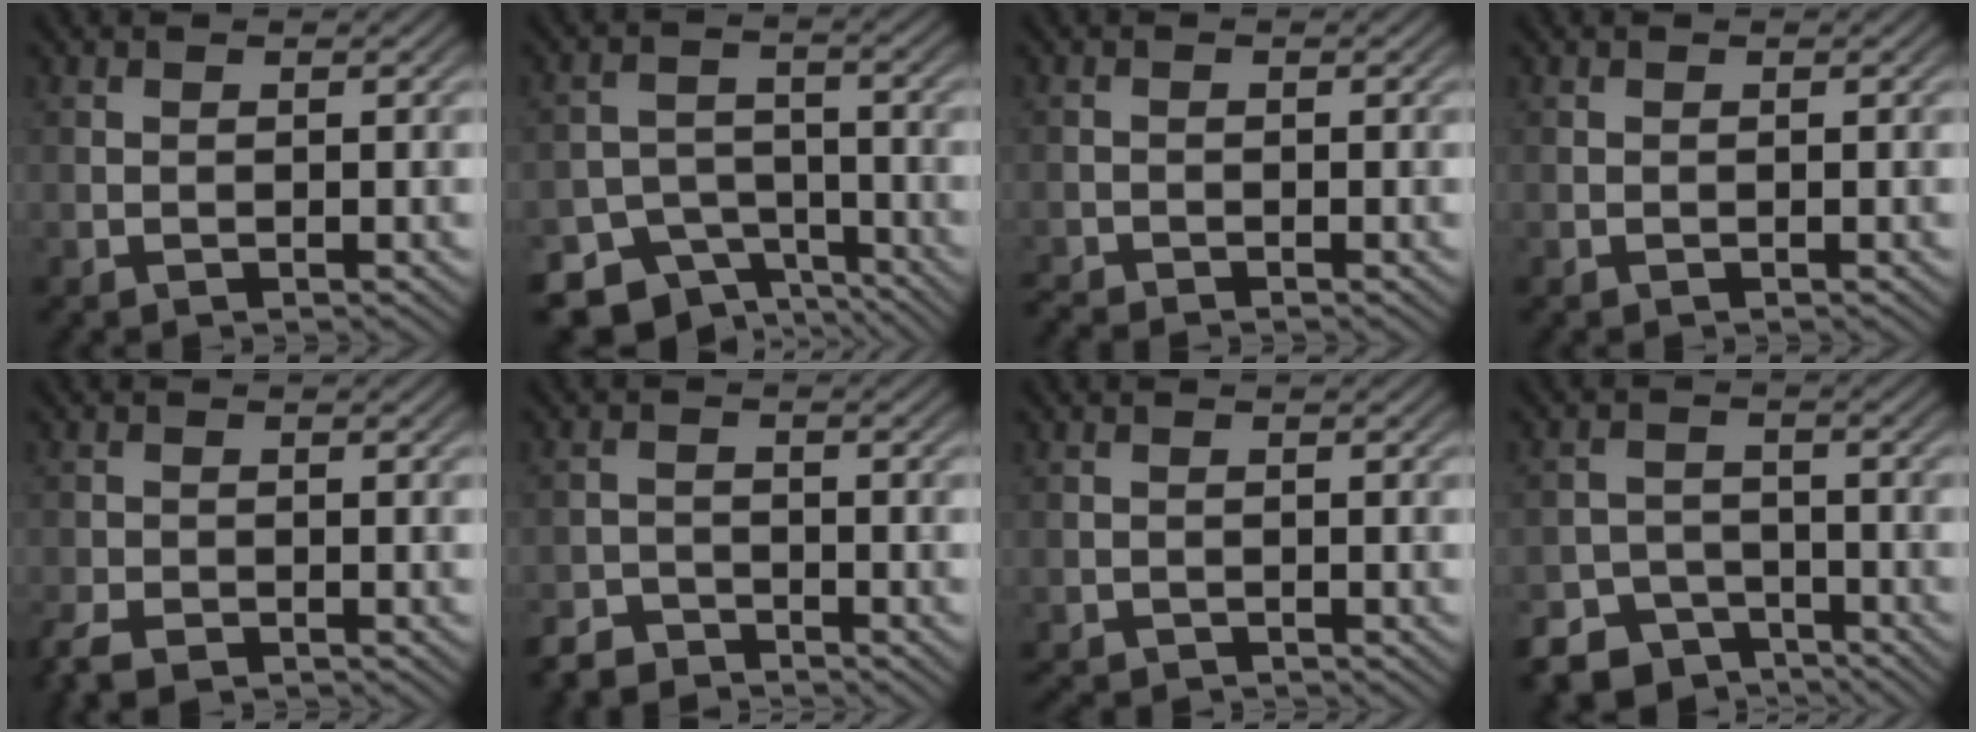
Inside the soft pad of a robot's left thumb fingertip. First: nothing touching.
{"total": 8.0, "force": [-6.1, 4.7, 2.3], "torque": [-0.029, -0.011, -0.096]}
{"total": 1.4, "force": [-1.4, 0.0, 0.2], "torque": [-0.004, -0.005, -0.031]}
{"total": 0.0}
{"total": 3.8, "force": [-2.9, 1.5, 1.9], "torque": [-0.043, -0.014, -0.063]}
{"total": 3.7, "force": [-3.4, 1.1, 0.8], "torque": [-0.011, -0.003, -0.073]}
{"total": 1.6, "force": [-1.6, 0.1, 0.2], "torque": [-0.003, -0.005, -0.031]}
{"total": 7.0, "force": [-5.5, 3.9, 1.8], "torque": [-0.026, -0.011, -0.092]}